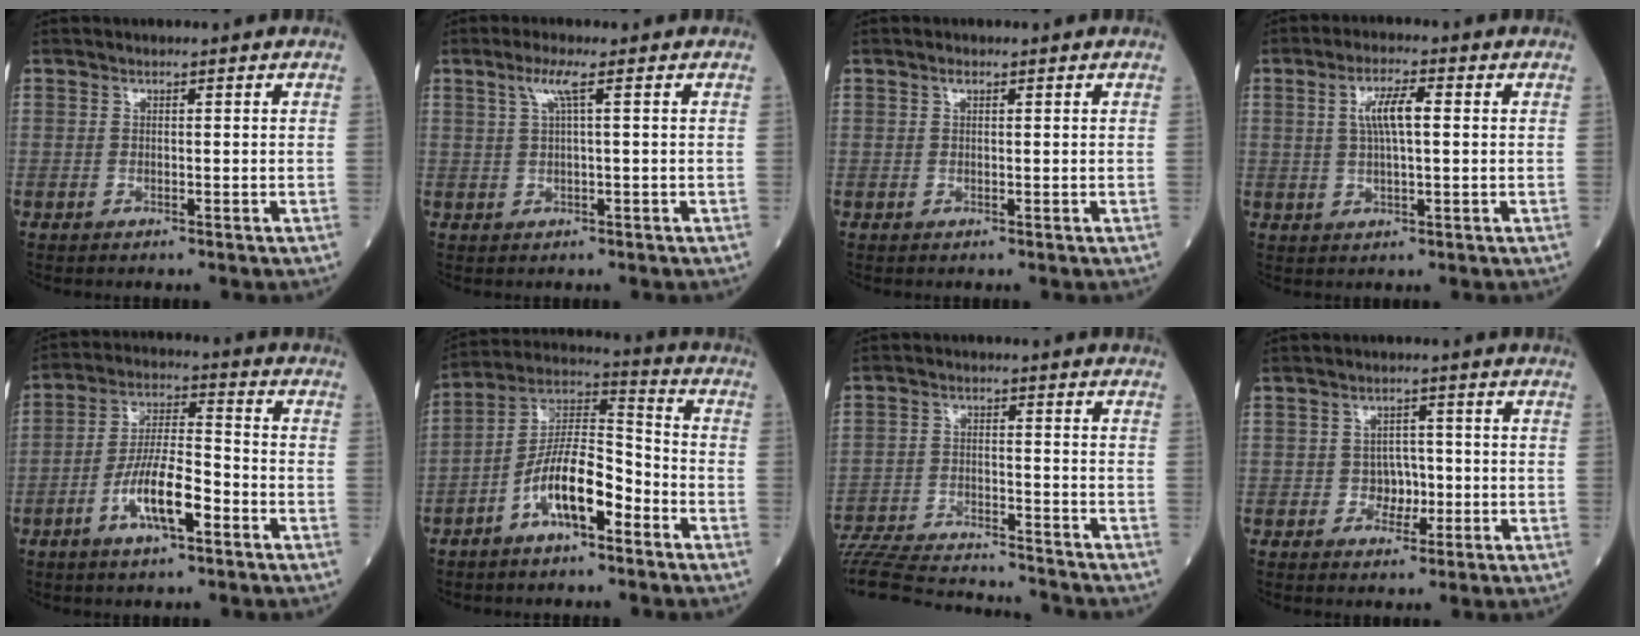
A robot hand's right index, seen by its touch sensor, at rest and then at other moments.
{"total": 2.9, "force": [1.2, -0.3, 2.6], "torque": [-0.062, 0.008, 0.026]}
{"total": 0.7, "force": [0.4, 0.3, 0.5], "torque": [-0.010, 0.002, 0.006]}
{"total": 5.4, "force": [1.0, 1.0, 5.2], "torque": [-0.100, 0.010, 0.020]}
{"total": 9.8, "force": [-4.3, 2.3, 8.4], "torque": [-0.163, 0.004, -0.079]}
{"total": 11.2, "force": [-5.4, 3.5, 9.2], "torque": [-0.180, 0.023, -0.098]}
{"total": 20.6, "force": [-19.3, 2.4, 6.6], "torque": [-0.158, -0.027, -0.293]}
{"total": 3.2, "force": [-0.7, 2.7, 1.6], "torque": [-0.013, 0.009, -0.010]}